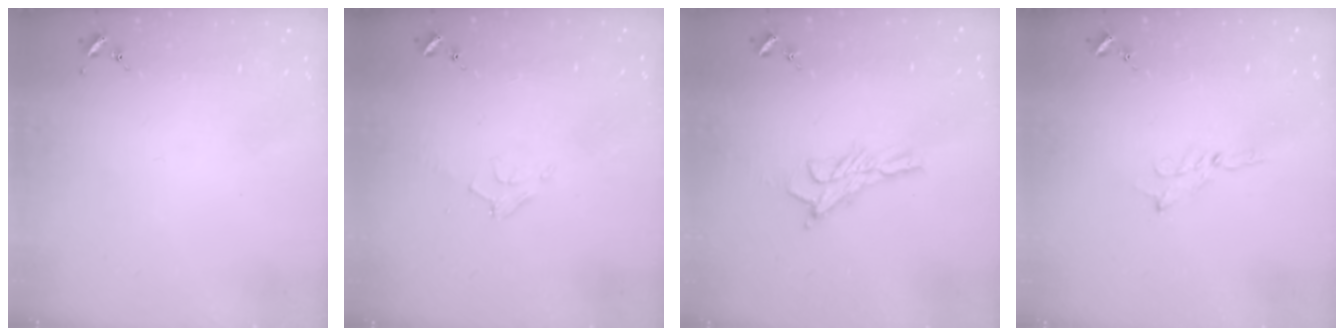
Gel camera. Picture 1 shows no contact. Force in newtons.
{"total": 5.1, "press": 5.1, "slide": 0.5}
{"total": 9.9, "press": 9.9, "slide": 0.5}
{"total": 2.1, "press": 2.1, "slide": 0.2}